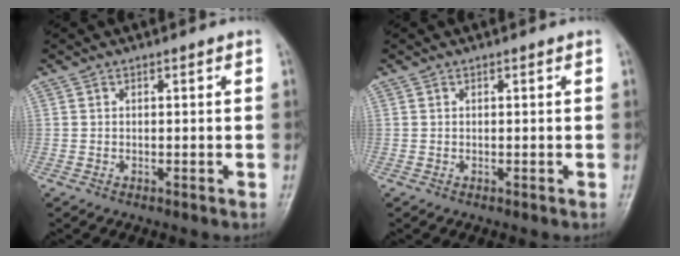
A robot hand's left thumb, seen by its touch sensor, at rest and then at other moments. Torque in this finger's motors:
{"motor_torque": [0.00, 0.00, 0.00, -0.01, 0.00]}